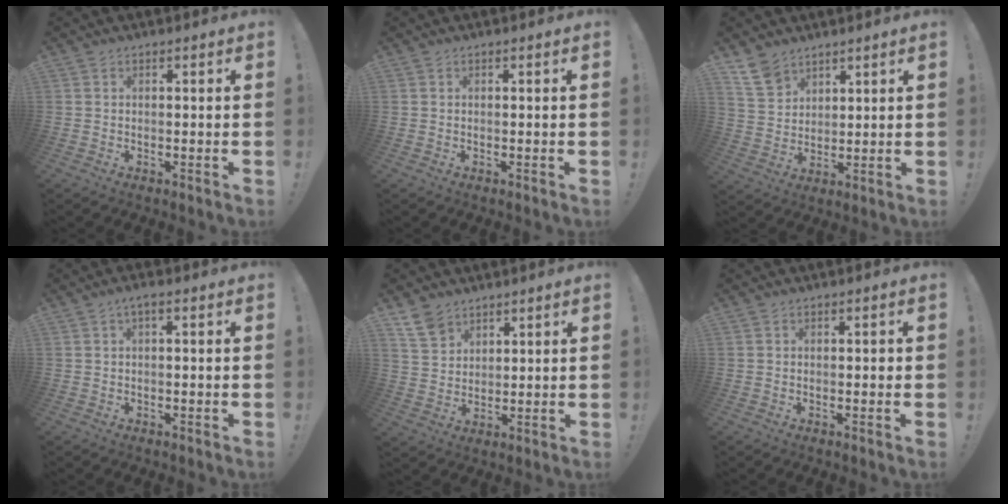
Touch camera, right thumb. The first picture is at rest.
{"total": 0.0}
{"total": 9.4, "force": [6.9, 5.9, 2.5], "torque": [-0.041, -0.042, 0.137]}
{"total": 1.8, "force": [-0.5, 0.1, 1.7], "torque": [-0.031, 0.005, -0.010]}
{"total": 8.1, "force": [6.0, 5.1, 2.1], "torque": [-0.036, -0.035, 0.118]}
{"total": 0.6, "force": [-0.2, 0.4, 0.3], "torque": [-0.010, 0.004, -0.002]}